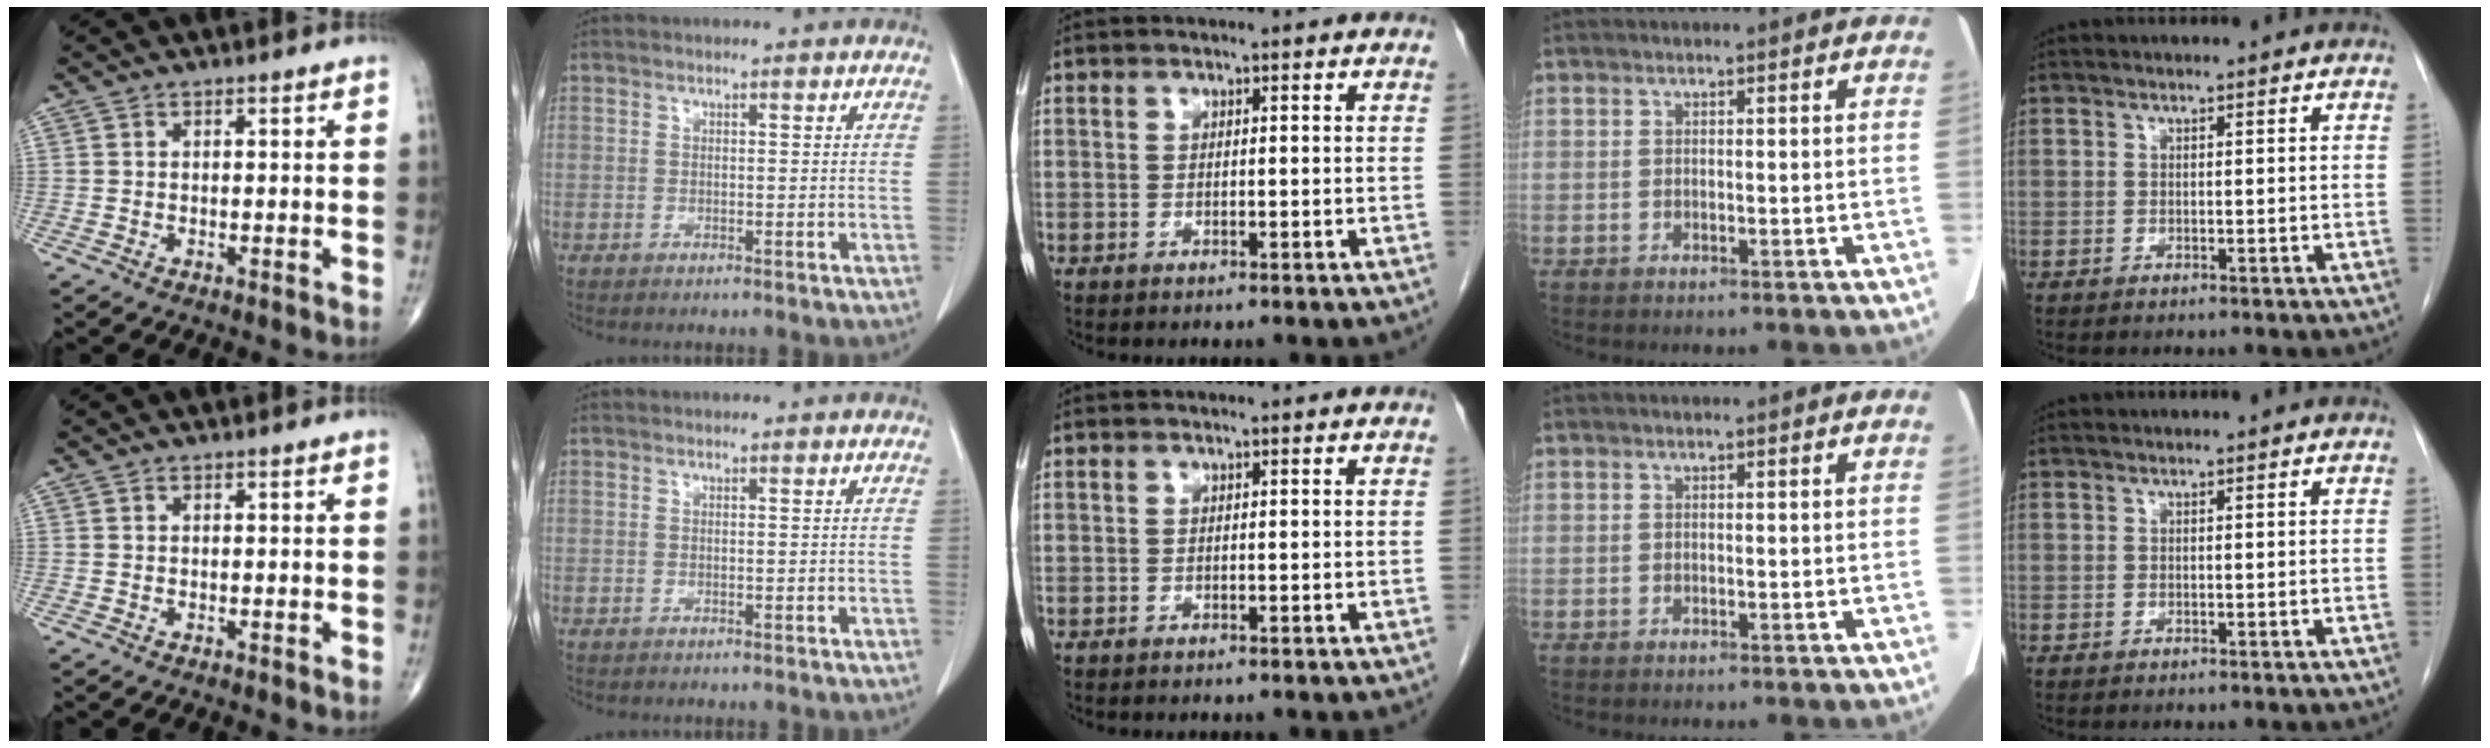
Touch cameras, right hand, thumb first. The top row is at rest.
{}